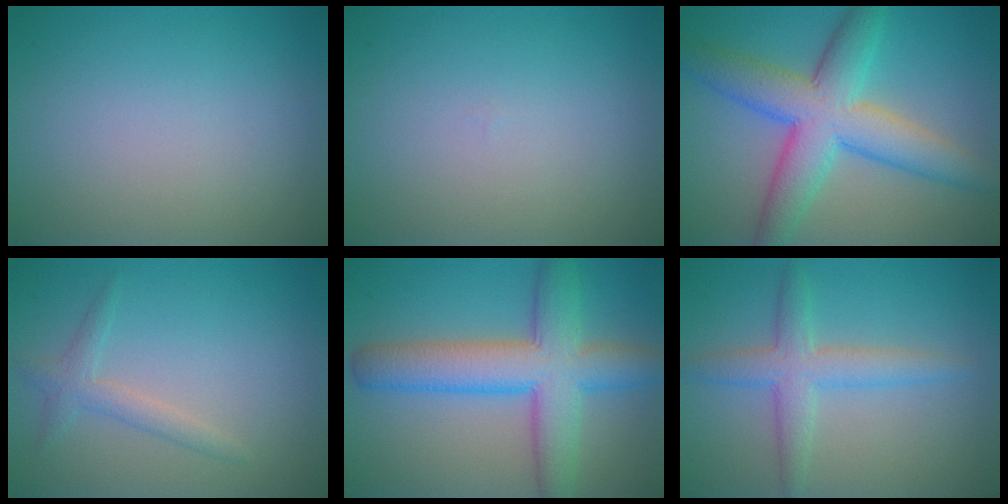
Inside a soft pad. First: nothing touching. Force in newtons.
{"total": 0.0}
{"total": 8.4, "press": 8.4, "slide": 0.3}
{"total": 1.9, "press": 1.9, "slide": 0.0}
{"total": 8.1, "press": 8.1, "slide": 0.1}
{"total": 3.6, "press": 3.6, "slide": 0.1}